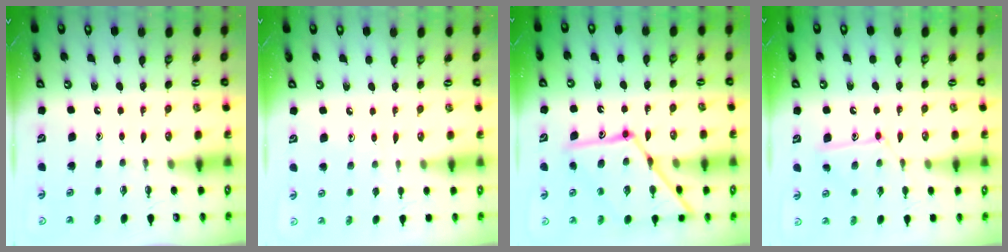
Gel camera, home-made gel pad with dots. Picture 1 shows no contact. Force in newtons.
{"total": 5.5, "press": 5.5, "slide": 0.4}
{"total": 18.0, "press": 17.9, "slide": 1.5}
{"total": 11.0, "press": 11.0, "slide": 0.2}